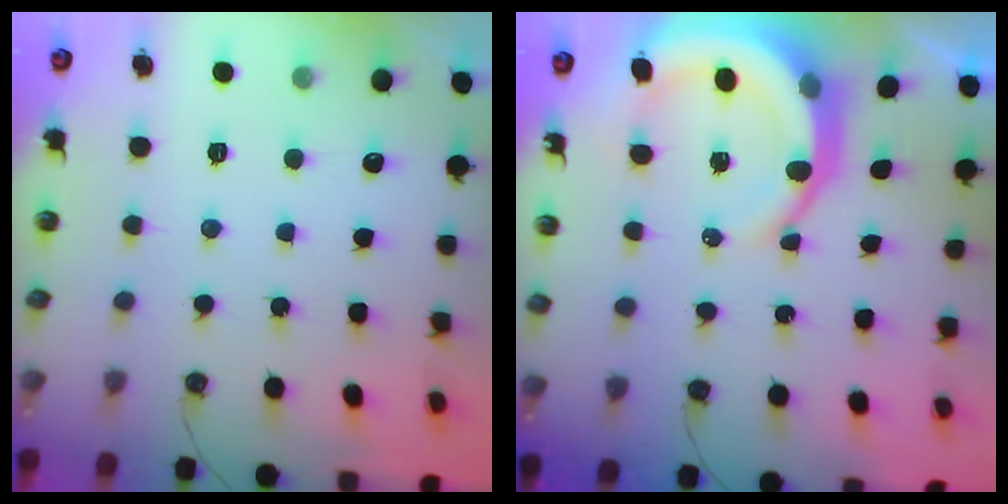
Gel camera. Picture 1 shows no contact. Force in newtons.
{"total": 9.4, "press": 9.3, "slide": 1.2}